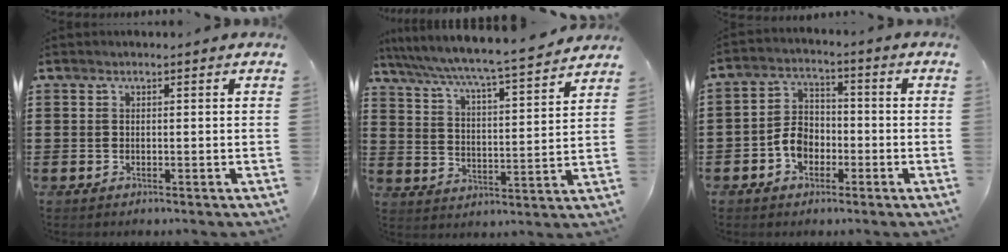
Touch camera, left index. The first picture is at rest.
{"total": 5.6, "force": [5.1, -0.5, 2.1], "torque": [-0.065, -0.043, 0.078]}
{"total": 5.2, "force": [-2.2, 3.8, 2.8], "torque": [-0.069, 0.010, -0.046]}